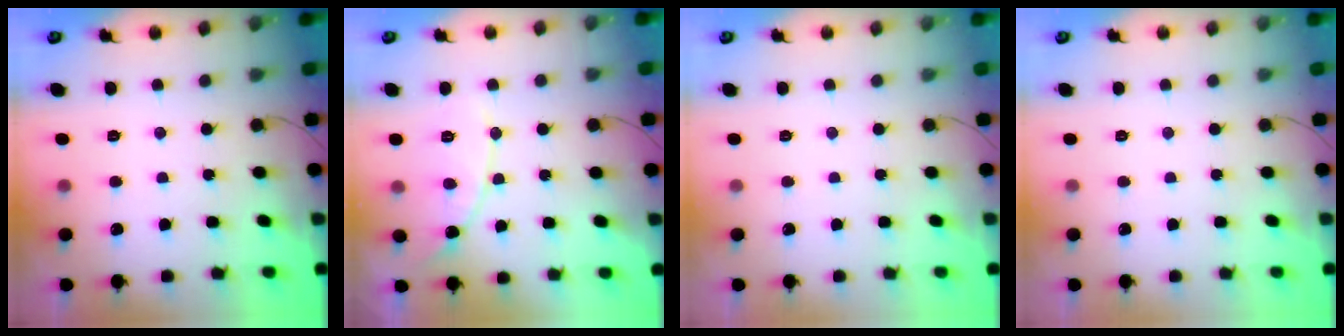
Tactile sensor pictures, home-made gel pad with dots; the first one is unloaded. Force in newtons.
{"total": 10.0, "press": 9.9, "slide": 0.5}
{"total": 0.0}
{"total": 0.0}